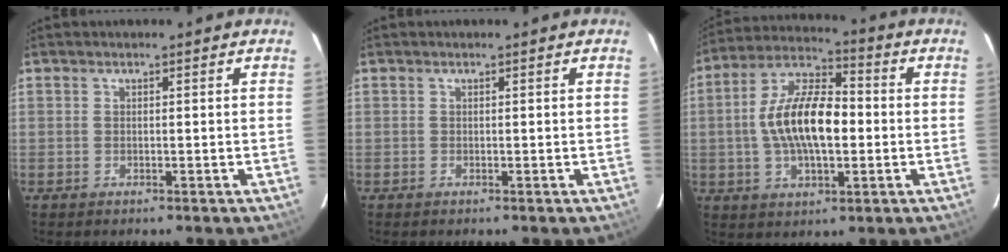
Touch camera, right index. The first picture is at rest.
{"total": 0.0}
{"total": 14.6, "force": [-0.8, 6.6, 13.0], "torque": [-0.248, 0.016, -0.018]}